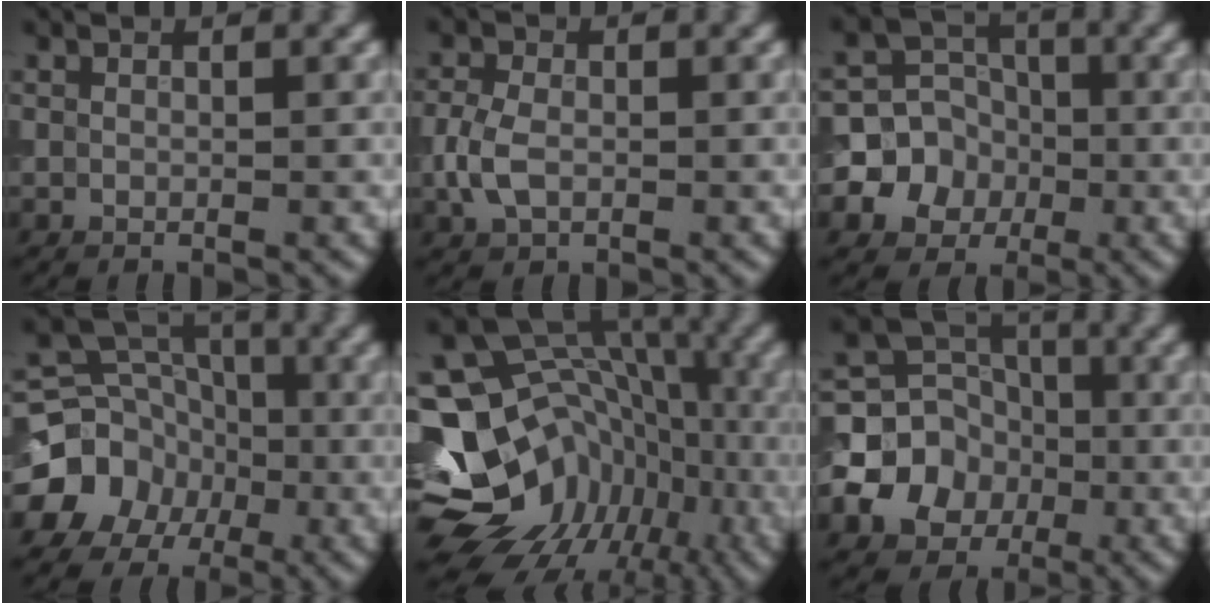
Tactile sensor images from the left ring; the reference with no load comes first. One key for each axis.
{"total": 3.1, "fx": -0.6, "fy": 2.1, "fz": 2.1, "tx": -0.053, "ty": -0.001, "tz": -0.015}
{"total": 7.5, "fx": -1.7, "fy": 7.0, "fz": 1.8, "tx": -0.020, "ty": 0.011, "tz": -0.058}
{"total": 11.3, "fx": -3.9, "fy": 10.0, "fz": 3.7, "tx": -0.060, "ty": -0.020, "tz": -0.081}
{"total": 17.8, "fx": -5.3, "fy": 14.3, "fz": 9.2, "tx": -0.151, "ty": 0.003, "tz": -0.068}
{"total": 7.3, "fx": -1.7, "fy": 6.4, "fz": 3.0, "tx": -0.034, "ty": -0.001, "tz": -0.058}